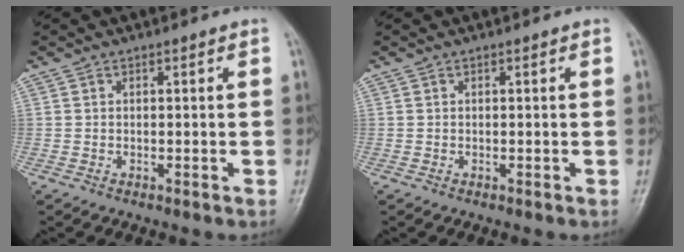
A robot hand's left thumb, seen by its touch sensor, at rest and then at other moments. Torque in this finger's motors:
{"motor_torque": [0.00, 0.00, -0.01, -0.01, 0.00]}